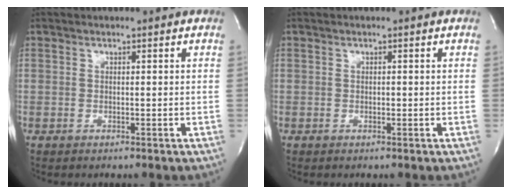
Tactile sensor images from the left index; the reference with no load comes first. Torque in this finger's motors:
{"motor_torque": [-0.31, 0.25, -0.09, -0.01]}